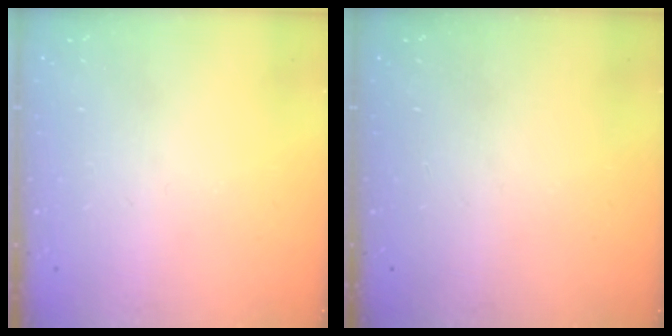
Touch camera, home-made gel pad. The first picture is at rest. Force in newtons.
{"total": 0.0}